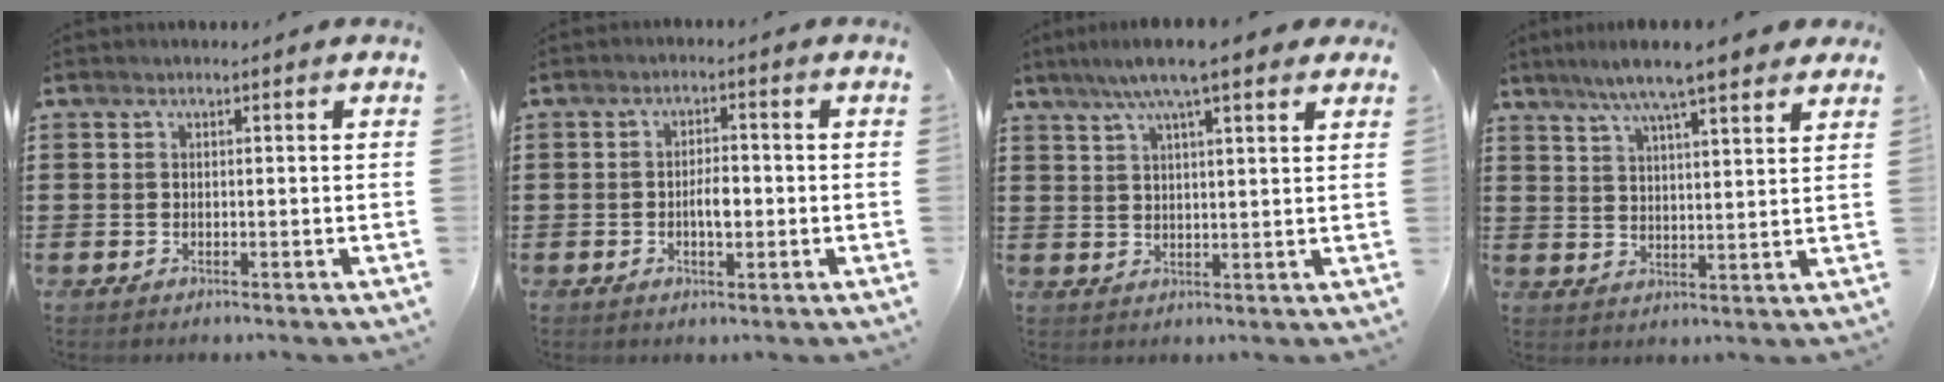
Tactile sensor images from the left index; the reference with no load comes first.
{"total": 3.4, "force": [-0.5, 1.4, 3.0], "torque": [-0.049, 0.002, -0.013]}
{"total": 8.2, "force": [6.1, 1.2, 5.4], "torque": [-0.111, -0.006, 0.106]}
{"total": 8.2, "force": [6.7, 0.8, 4.8], "torque": [-0.112, -0.012, 0.117]}